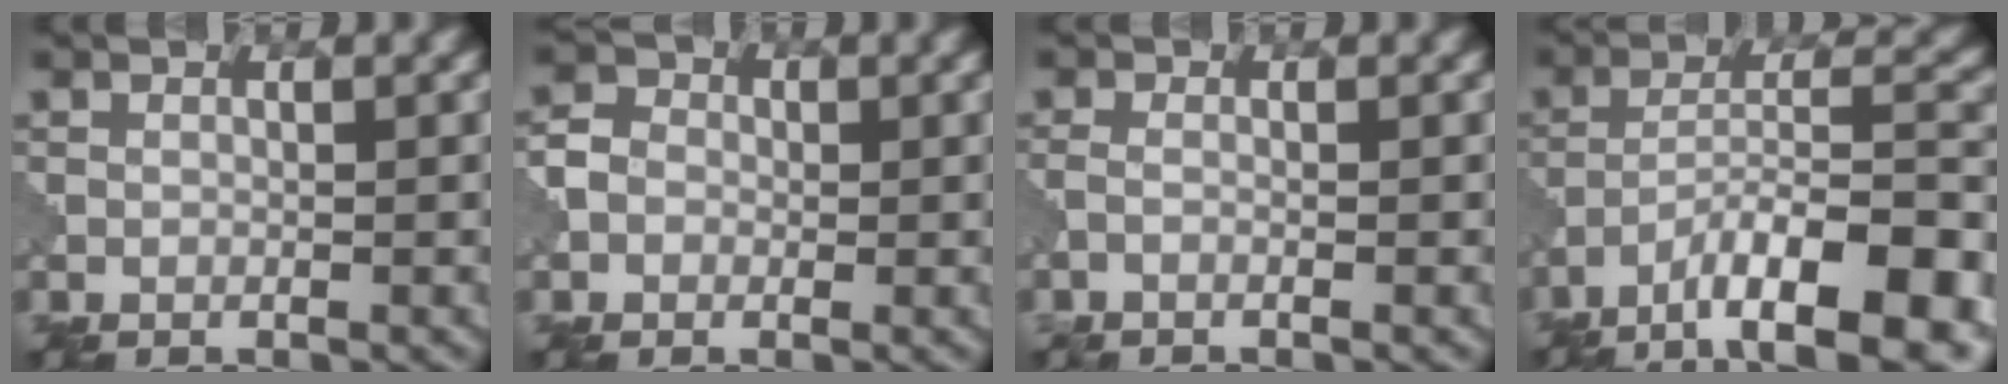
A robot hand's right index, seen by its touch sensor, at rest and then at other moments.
{"total": 1.7, "force": [-0.5, 1.6, 0.0], "torque": [-0.010, -0.001, -0.009]}
{"total": 1.3, "force": [-0.4, 0.8, 0.9], "torque": [-0.001, 0.001, -0.027]}
{"total": 11.3, "force": [-7.7, 2.5, 7.8], "torque": [-0.125, 0.014, -0.125]}